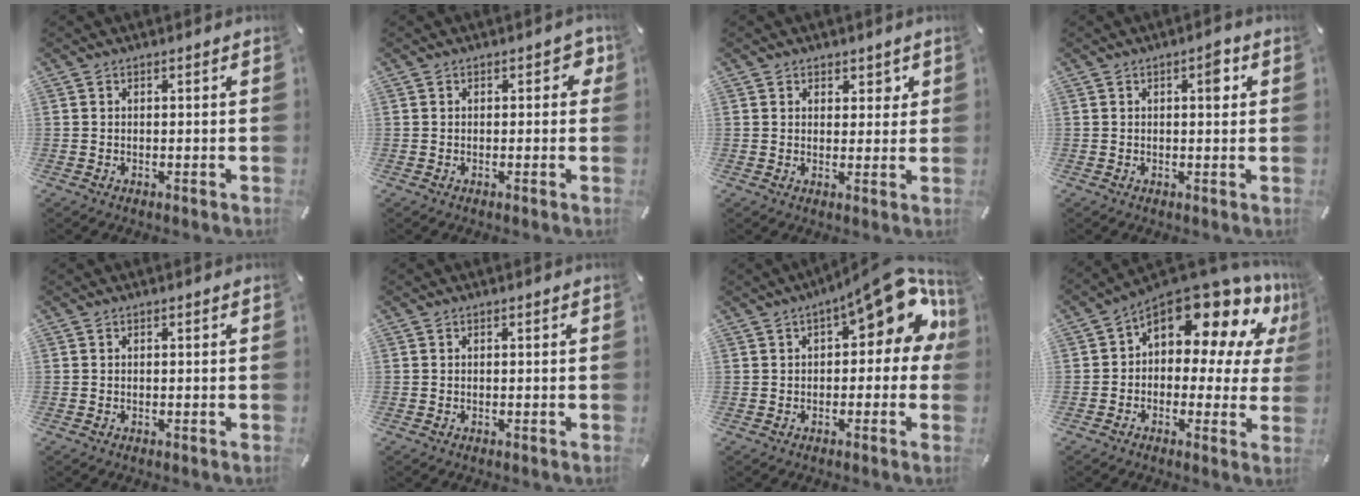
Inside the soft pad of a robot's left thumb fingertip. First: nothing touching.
{"total": 2.9, "force": [0.6, 1.9, 2.0], "torque": [-0.017, 0.000, 0.005]}
{"total": 3.3, "force": [1.2, 2.9, 0.9], "torque": [0.008, -0.003, 0.013]}
{"total": 4.1, "force": [1.2, 1.9, 3.4], "torque": [-0.031, -0.005, 0.008]}
{"total": 0.0}
{"total": 0.0}
{"total": 14.4, "force": [5.7, 5.8, 11.9], "torque": [-0.152, -0.035, 0.092]}
{"total": 15.9, "force": [9.8, 8.0, 9.6], "torque": [-0.142, -0.084, 0.167]}